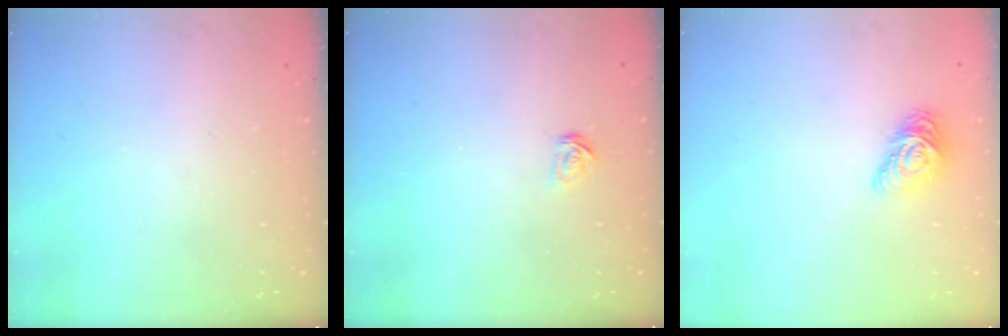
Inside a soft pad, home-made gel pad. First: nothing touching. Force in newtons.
{"total": 2.1, "press": 2.1, "slide": 0.1}
{"total": 9.4, "press": 9.4, "slide": 0.5}